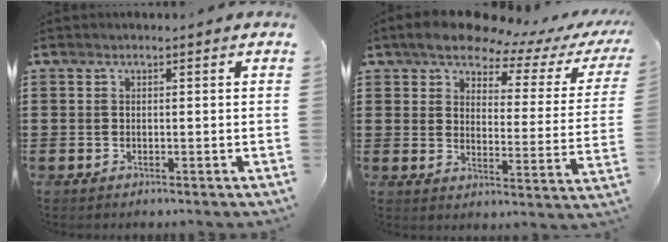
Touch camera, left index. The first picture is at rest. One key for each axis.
{"total": 6.5, "fx": 5.8, "fy": 1.7, "fz": 2.4, "tx": -0.065, "ty": -0.035, "tz": 0.097}